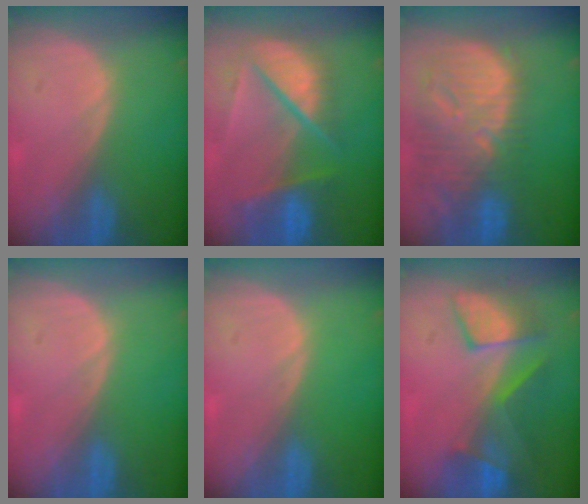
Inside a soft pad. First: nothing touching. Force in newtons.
{"total": 9.7, "press": 8.3, "slide": 5.0}
{"total": 13.4, "press": 11.6, "slide": 6.7}
{"total": 0.0}
{"total": 0.0}
{"total": 8.0, "press": 7.8, "slide": 1.8}